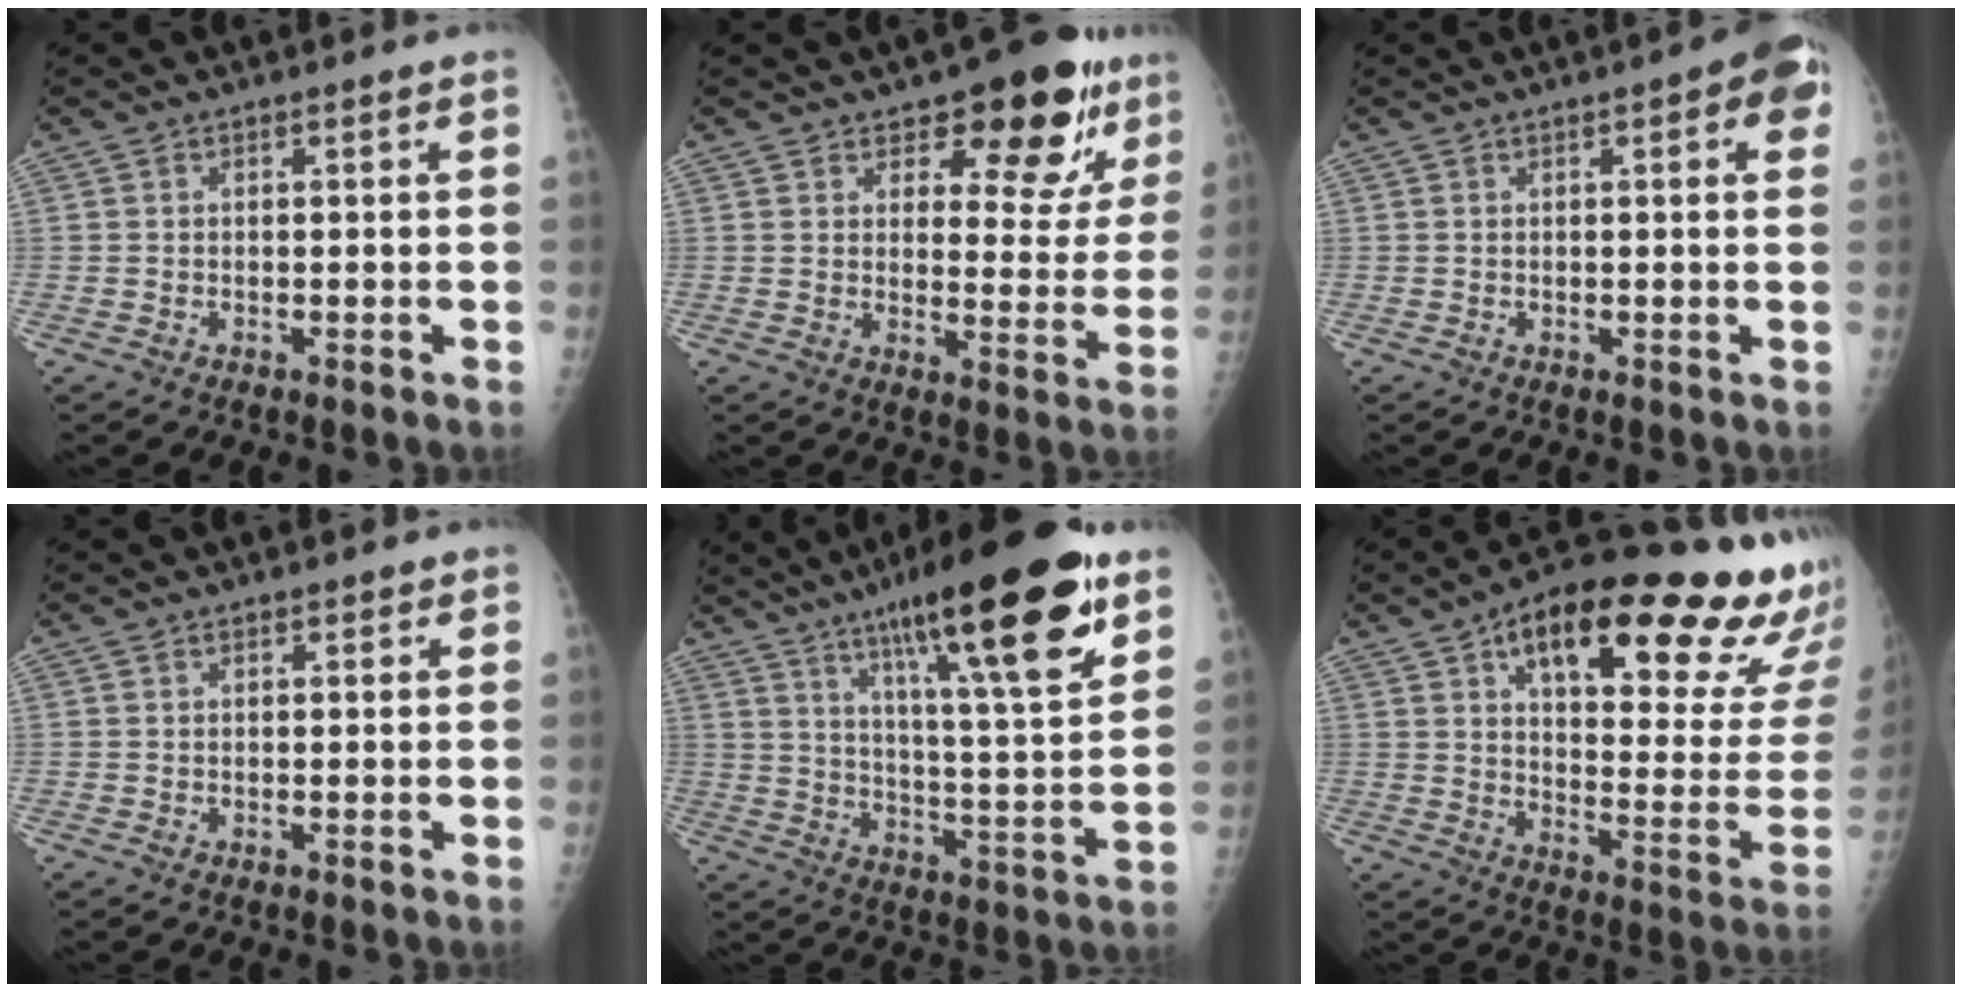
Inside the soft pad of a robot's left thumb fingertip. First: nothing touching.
{"total": 13.8, "force": [8.8, 6.4, 8.4], "torque": [-0.046, -0.050, 0.121]}
{"total": 5.7, "force": [1.9, 1.7, 5.1], "torque": [-0.048, 0.003, 0.013]}
{"total": 0.7, "force": [0.5, 0.5, 0.1], "torque": [0.008, -0.002, 0.004]}
{"total": 25.4, "force": [14.7, 4.8, 20.1], "torque": [-0.297, -0.045, 0.230]}
{"total": 31.6, "force": [18.5, 10.5, 23.5], "torque": [-0.277, -0.044, 0.258]}